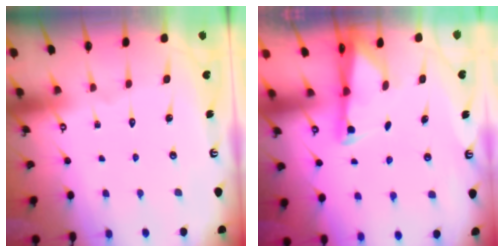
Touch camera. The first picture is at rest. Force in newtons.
{"total": 1.8, "press": 1.8, "slide": 0.4}